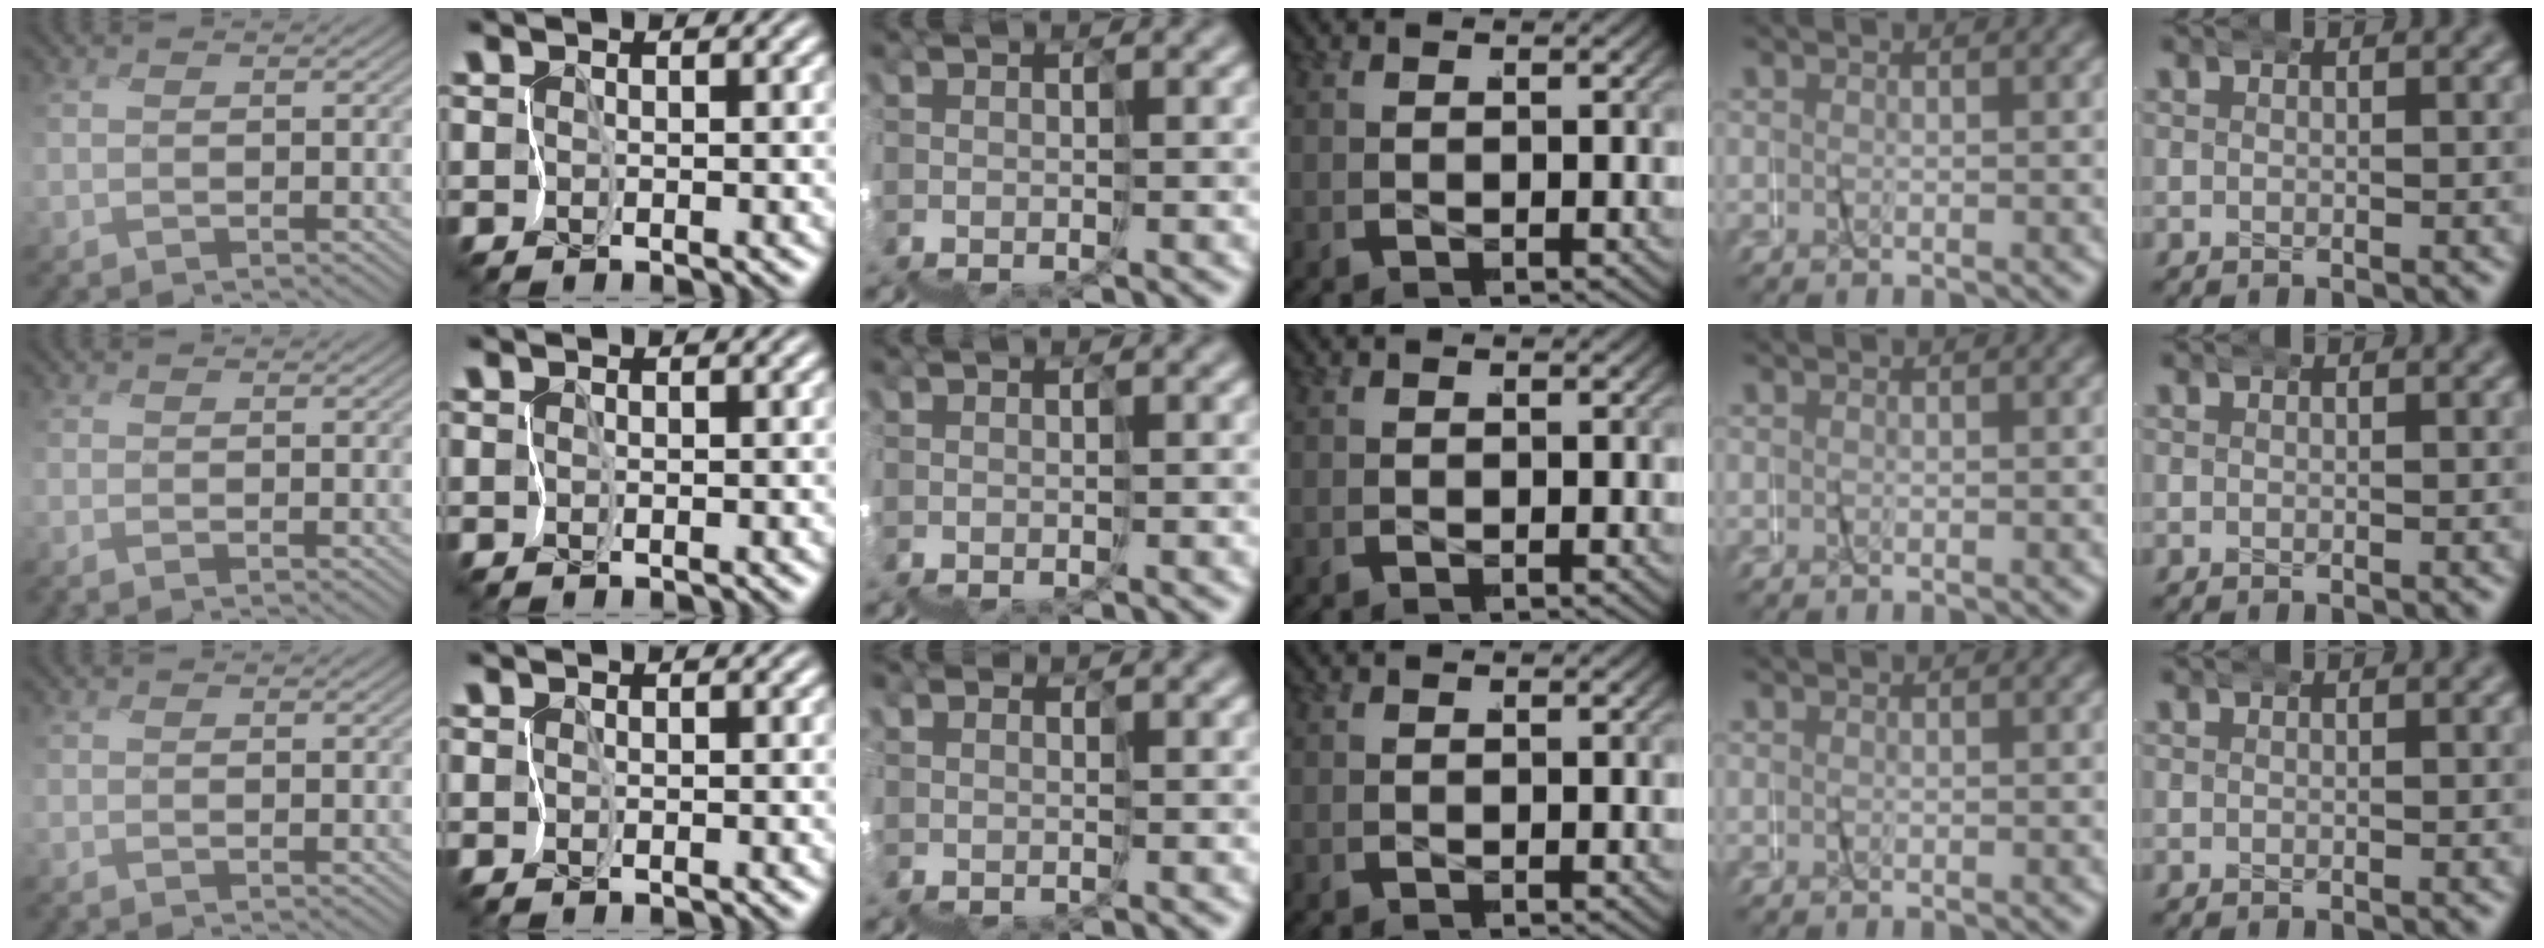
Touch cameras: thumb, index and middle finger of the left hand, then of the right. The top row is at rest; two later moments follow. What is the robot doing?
{"motion": "wrap", "object": "netting"}